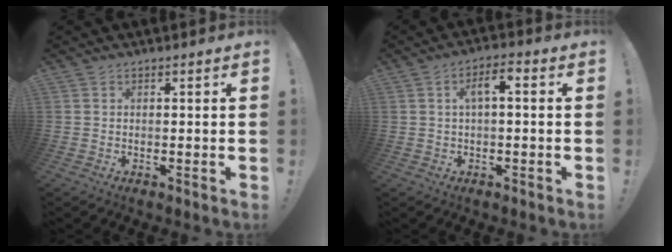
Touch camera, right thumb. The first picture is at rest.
{"total": 4.9, "force": [0.2, 1.7, 4.6], "torque": [-0.079, 0.010, 0.000]}